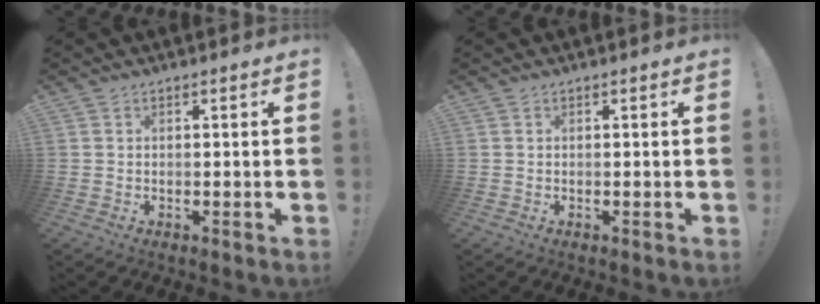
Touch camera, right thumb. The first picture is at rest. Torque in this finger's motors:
{"motor_torque": [-0.14, 0.12, 0.00, 0.00, 0.00]}